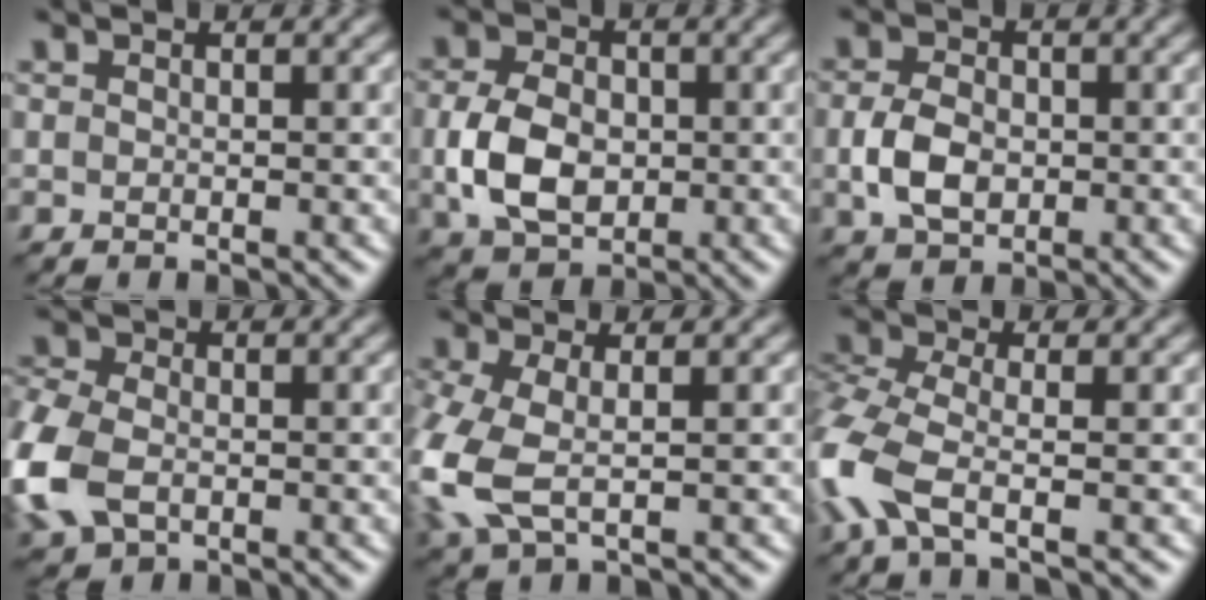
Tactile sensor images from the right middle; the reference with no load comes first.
{"total": 5.6, "force": [-0.8, 4.0, 3.9], "torque": [-0.090, -0.005, -0.018]}
{"total": 3.8, "force": [-0.7, 2.7, 2.6], "torque": [-0.057, -0.002, -0.019]}
{"total": 8.0, "force": [-1.9, 5.5, 5.5], "torque": [-0.174, -0.013, -0.043]}
{"total": 5.8, "force": [-0.9, 3.0, 4.9], "torque": [-0.142, -0.005, -0.024]}
{"total": 6.5, "force": [-2.6, 2.7, 5.3], "torque": [-0.140, -0.005, -0.075]}